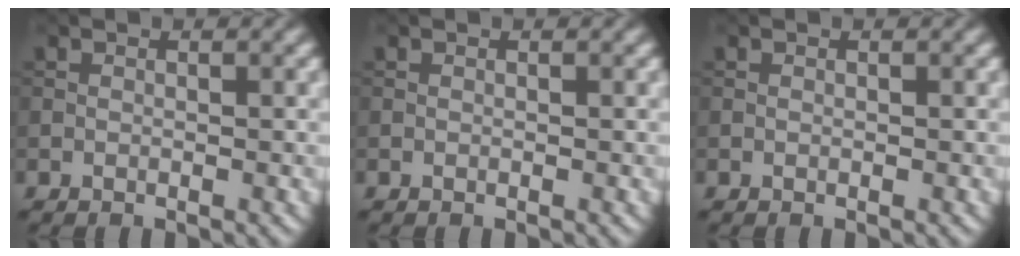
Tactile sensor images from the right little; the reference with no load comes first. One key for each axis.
{"total": 0.0}
{"total": 0.0}